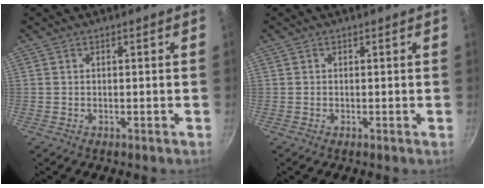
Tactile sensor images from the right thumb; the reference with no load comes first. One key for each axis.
{"total": 0.0}